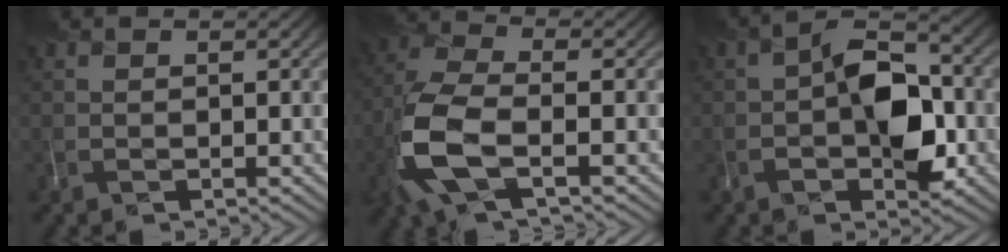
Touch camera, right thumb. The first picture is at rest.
{"total": 9.3, "force": [-3.2, 3.8, 7.9], "torque": [-0.187, -0.006, -0.073]}
{"total": 7.6, "force": [-1.7, 3.8, 6.4], "torque": [-0.094, 0.017, -0.030]}